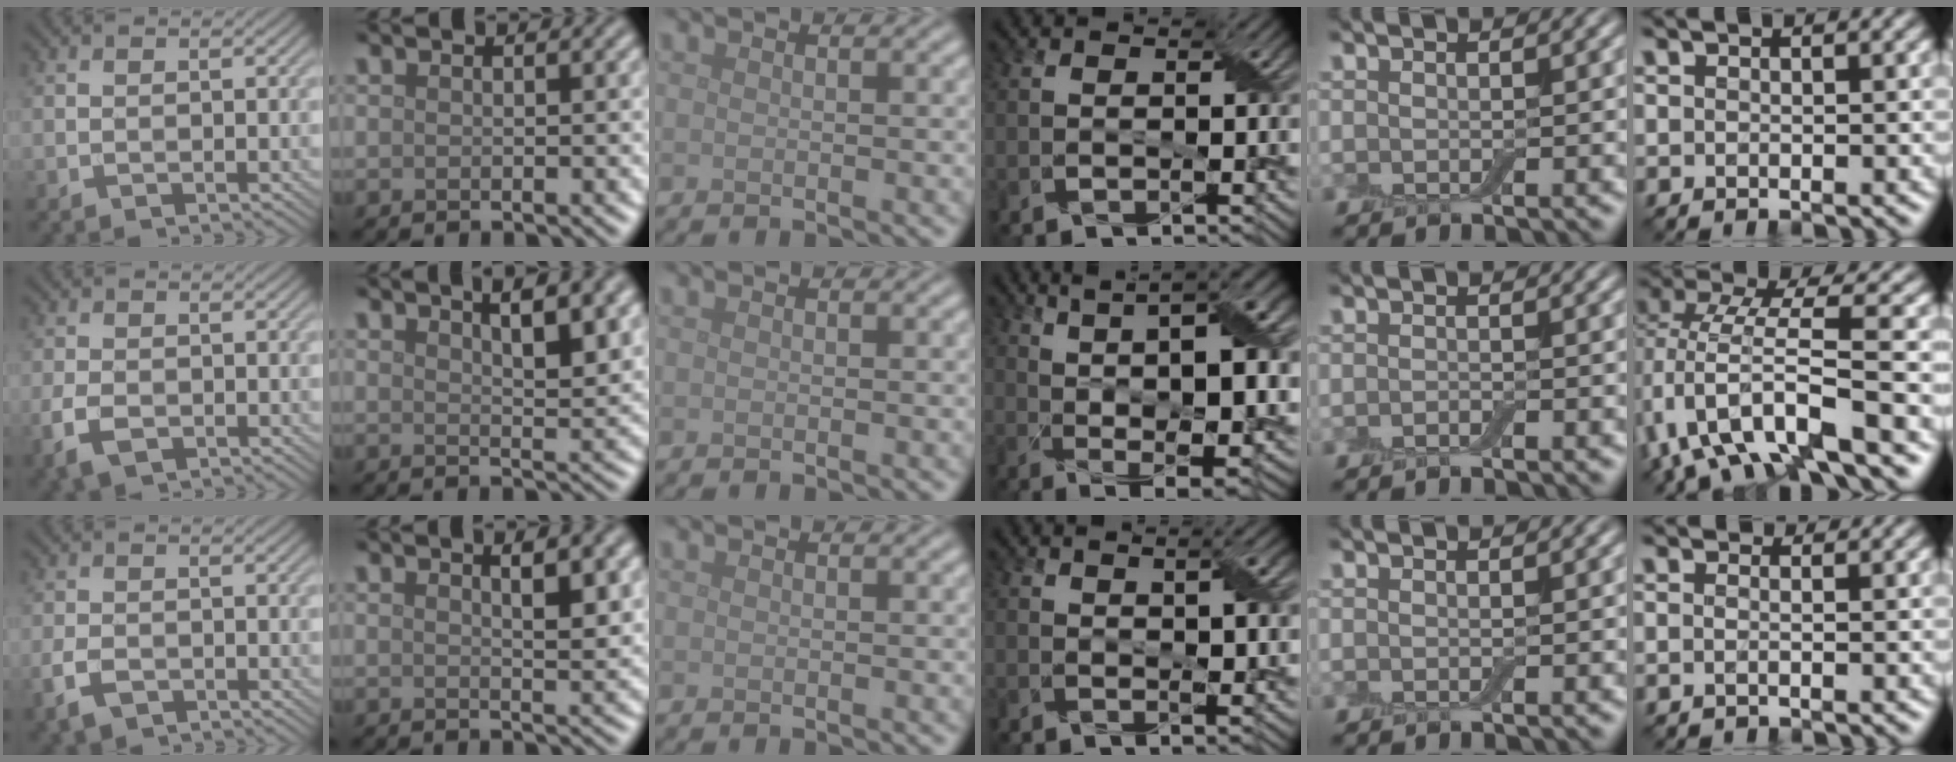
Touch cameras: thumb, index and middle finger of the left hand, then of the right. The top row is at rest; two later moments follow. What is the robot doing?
{"motion": "peel", "object": "bubble wrap"}